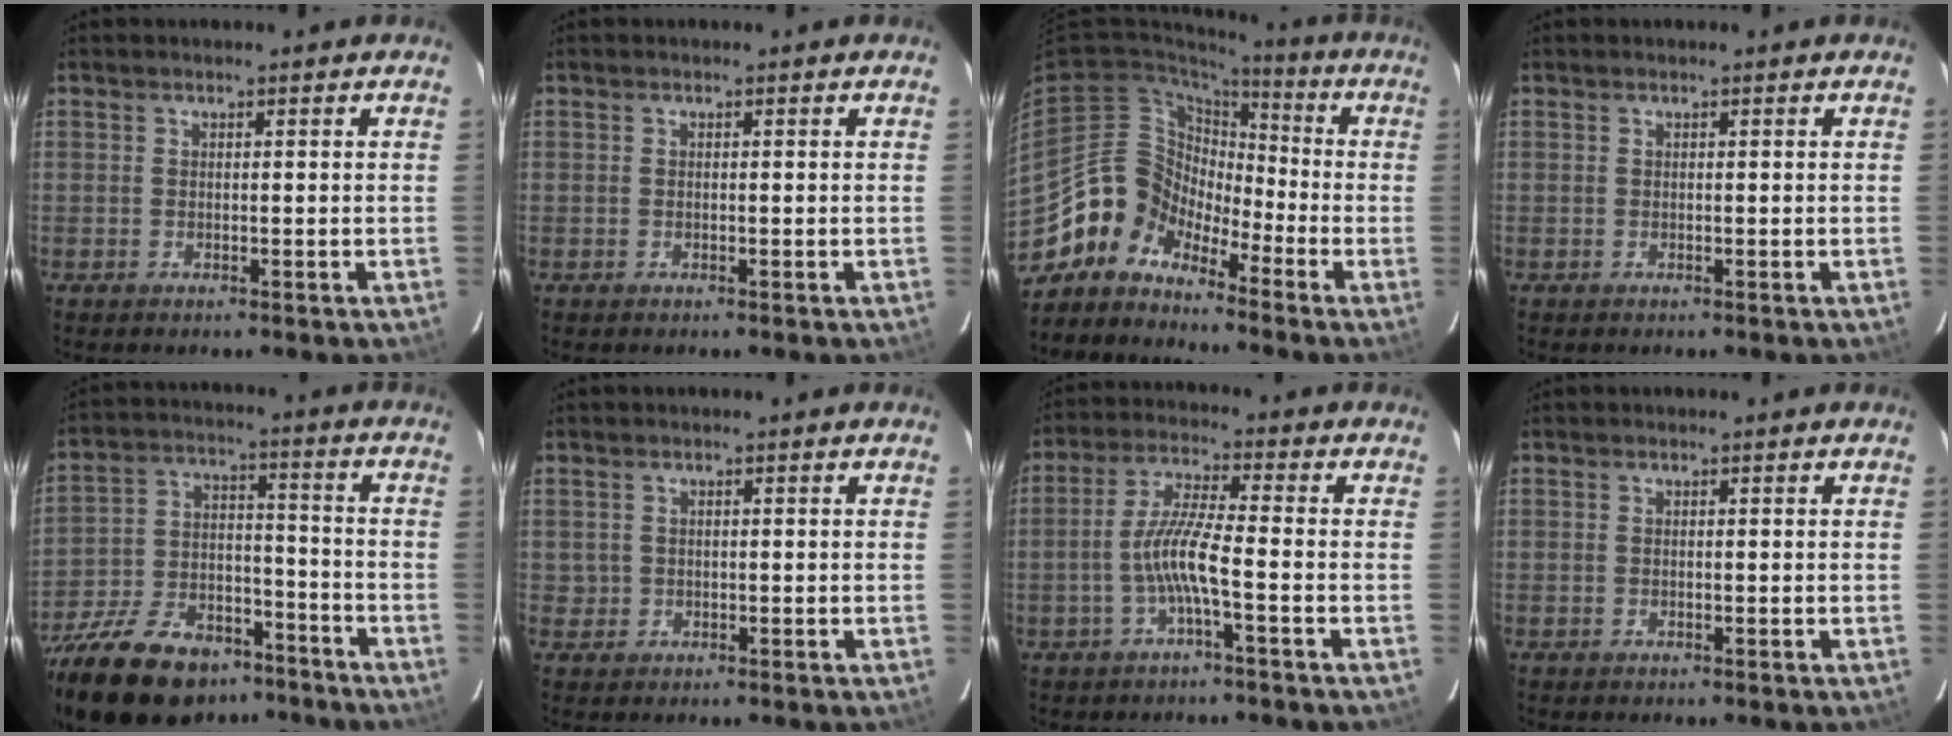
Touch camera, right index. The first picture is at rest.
{"total": 0.0}
{"total": 9.9, "force": [-6.8, 7.1, 0.6], "torque": [-0.019, 0.046, -0.152]}
{"total": 0.0}
{"total": 25.0, "force": [-18.3, 12.1, 11.9], "torque": [-0.263, 0.004, -0.283]}
{"total": 1.6, "force": [0.0, 1.6, 0.0], "torque": [0.005, 0.004, 0.004]}
{"total": 6.9, "force": [-2.5, 0.1, 6.4], "torque": [-0.140, 0.008, -0.047]}
{"total": 0.0}